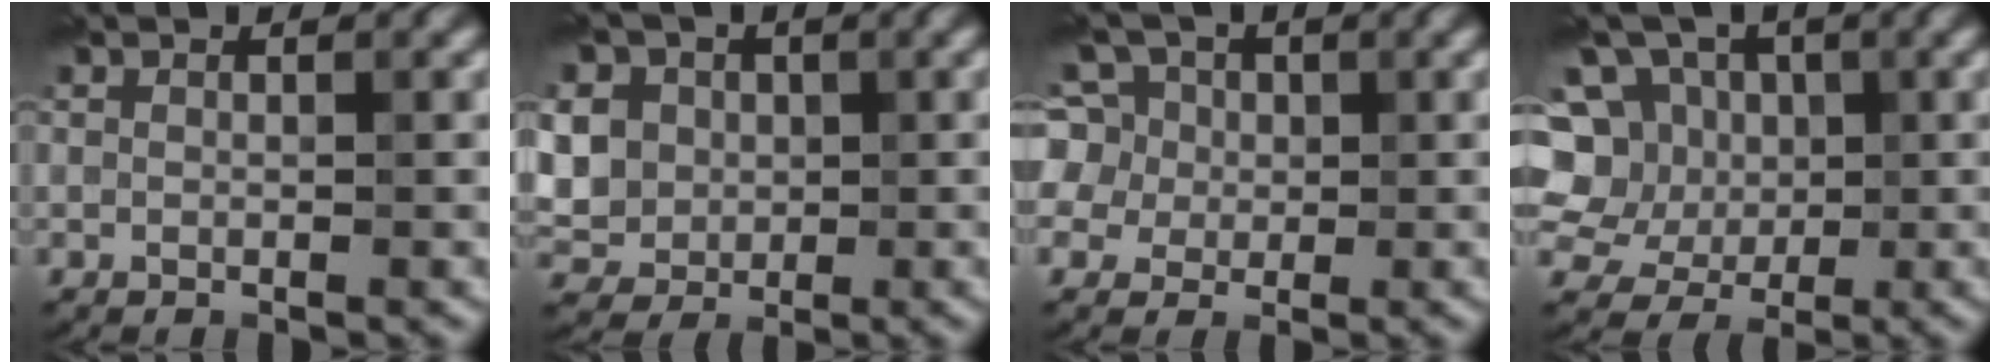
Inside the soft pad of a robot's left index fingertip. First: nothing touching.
{"total": 10.2, "force": [2.7, 8.6, 4.8], "torque": [-0.111, 0.023, 0.032]}
{"total": 7.6, "force": [2.8, 6.6, 2.6], "torque": [-0.061, 0.038, 0.026]}
{"total": 7.5, "force": [2.0, 6.5, 3.1], "torque": [-0.054, 0.030, 0.007]}